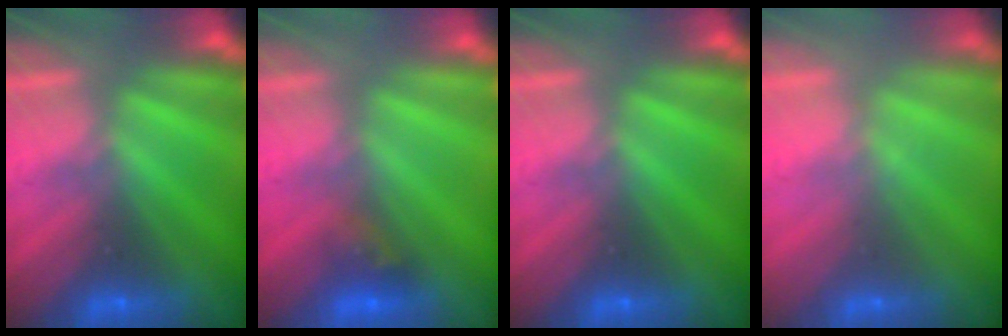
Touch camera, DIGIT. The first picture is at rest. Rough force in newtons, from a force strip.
{"total": 3.0}
{"total": 0.0}
{"total": 2.2}